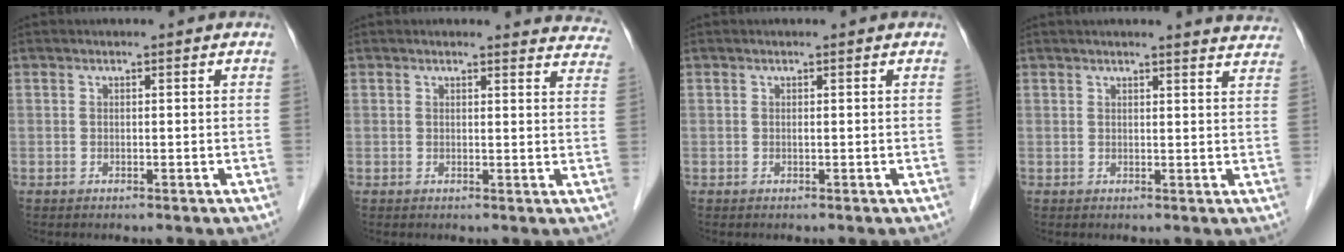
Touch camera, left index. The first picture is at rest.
{"total": 8.5, "force": [8.3, 1.6, 0.5], "torque": [0.034, -0.038, 0.050]}
{"total": 0.0}
{"total": 7.6, "force": [7.3, 0.3, 2.0], "torque": [-0.017, -0.008, 0.061]}